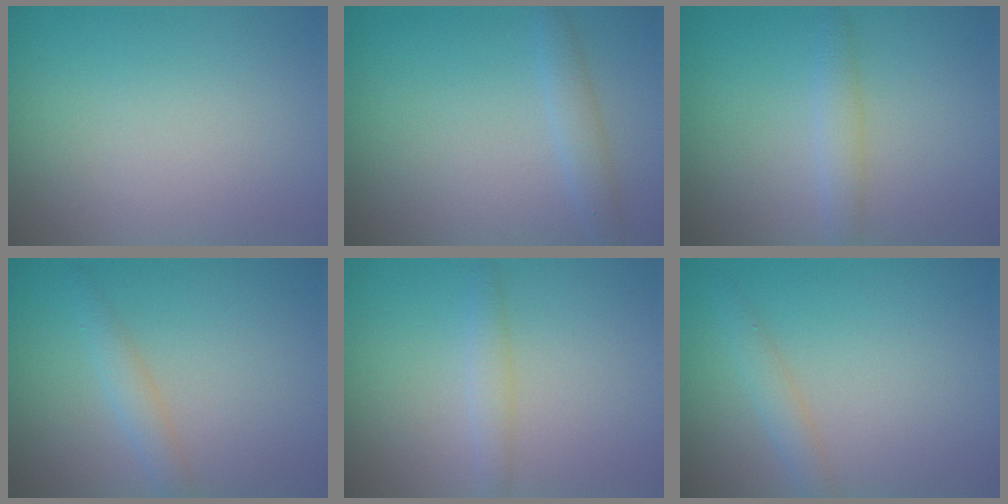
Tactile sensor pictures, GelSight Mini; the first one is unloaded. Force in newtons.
{"total": 1.8, "press": 1.8, "slide": 0.1}
{"total": 1.8, "press": 1.8, "slide": 0.1}
{"total": 1.8, "press": 1.8, "slide": 0.0}
{"total": 1.4, "press": 1.4, "slide": 0.0}
{"total": 1.7, "press": 1.7, "slide": 0.1}